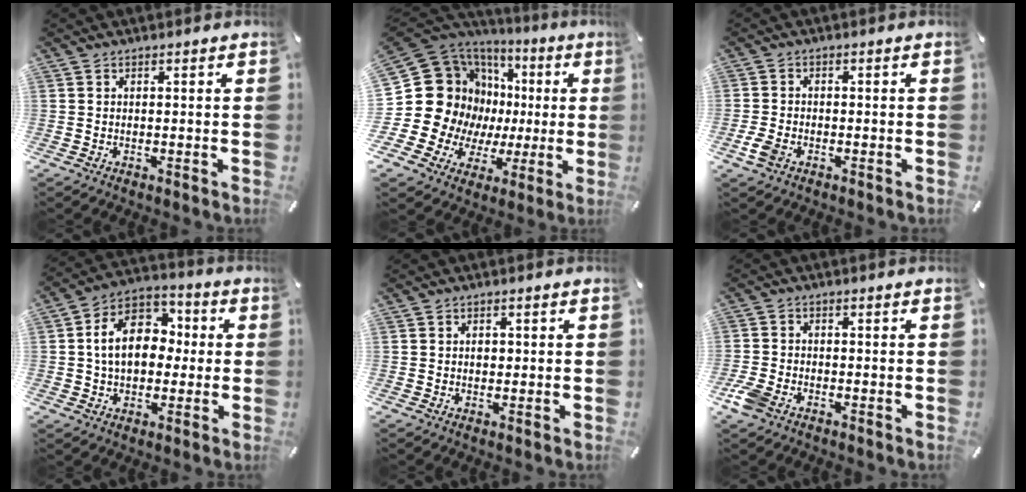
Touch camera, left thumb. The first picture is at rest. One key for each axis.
{"total": 21.0, "fx": 3.9, "fy": 18.1, "fz": 9.8, "tx": -0.187, "ty": -0.049, "tz": 0.108}
{"total": 3.7, "fx": -1.7, "fy": 2.3, "fz": 2.4, "tx": -0.065, "ty": -0.002, "tz": -0.037}
{"total": 13.5, "fx": 0.5, "fy": 10.2, "fz": 8.9, "tx": -0.167, "ty": 0.012, "tz": 0.009}
{"total": 1.2, "fx": 0.1, "fy": 1.1, "fz": 0.5, "tx": -0.003, "ty": 0.002, "tz": -0.002}
{"total": 4.2, "fx": -2.7, "fy": 2.4, "fz": 2.1, "tx": -0.066, "ty": 0.004, "tz": -0.058}